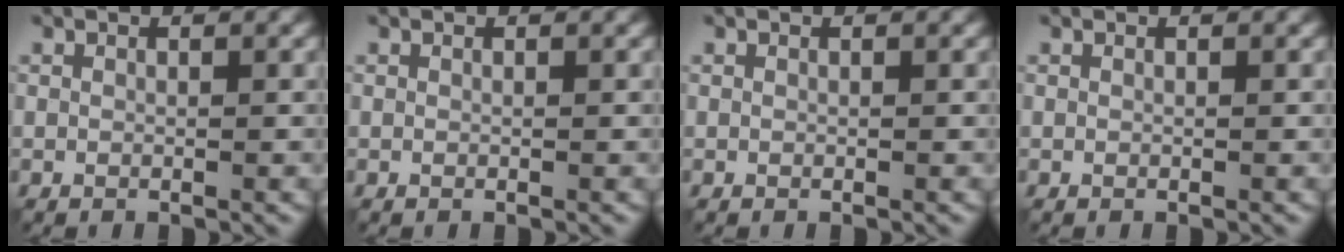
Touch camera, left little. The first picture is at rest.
{"total": 0.0}
{"total": 0.0}
{"total": 0.0}